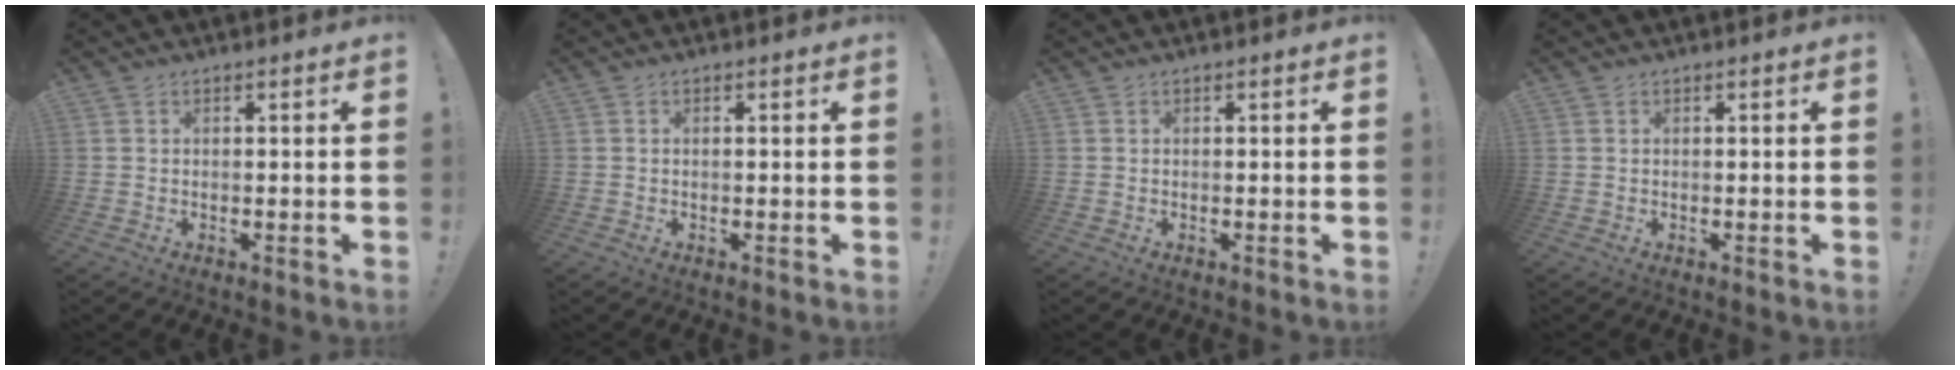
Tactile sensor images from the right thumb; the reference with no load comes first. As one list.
[{"total": 0.0}, {"total": 0.0}, {"total": 0.0}]